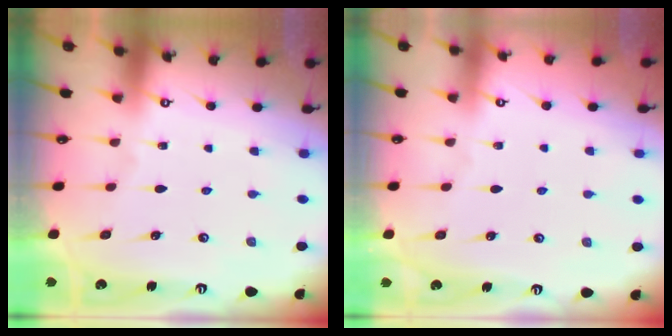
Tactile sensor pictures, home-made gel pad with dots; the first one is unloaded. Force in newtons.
{"total": 0.0}